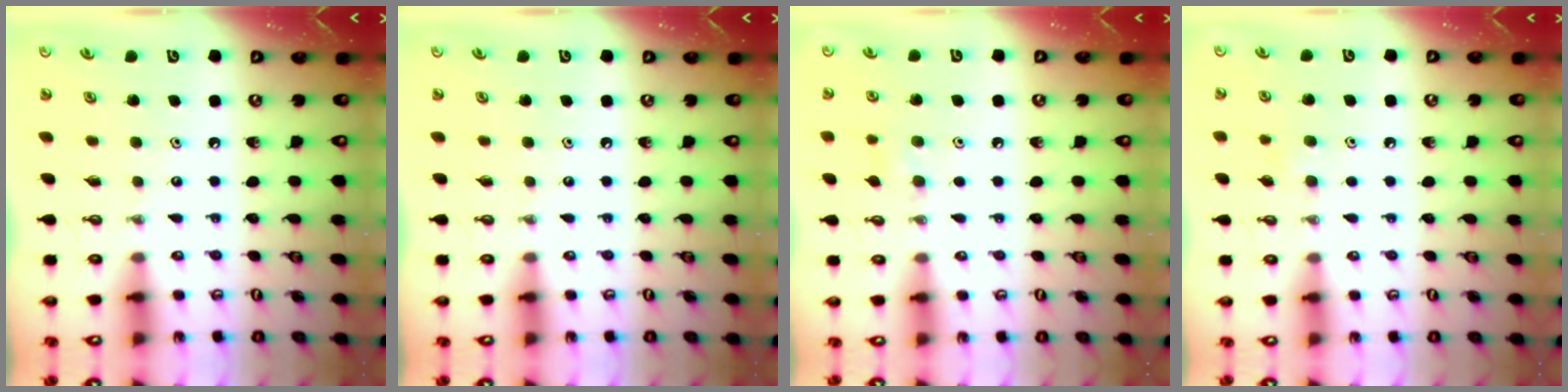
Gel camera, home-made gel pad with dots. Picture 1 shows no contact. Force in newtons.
{"total": 0.0}
{"total": 6.5, "press": 6.4, "slide": 1.4}
{"total": 6.7, "press": 5.8, "slide": 3.4}